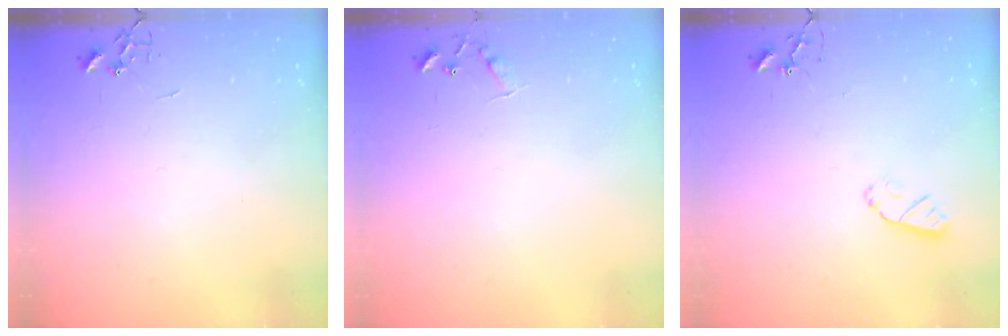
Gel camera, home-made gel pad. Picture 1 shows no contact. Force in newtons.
{"total": 6.5, "press": 6.5, "slide": 0.6}
{"total": 5.5, "press": 5.5, "slide": 0.5}